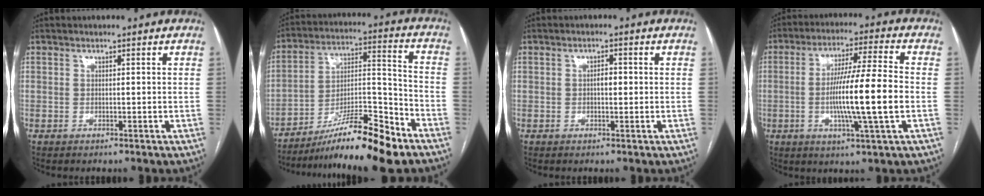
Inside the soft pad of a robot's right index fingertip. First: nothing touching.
{"total": 16.1, "force": [-11.9, 1.0, 10.8], "torque": [-0.186, -0.001, -0.197]}
{"total": 1.6, "force": [0.0, 0.7, 1.5], "torque": [-0.023, 0.004, -0.002]}
{"total": 12.7, "force": [-1.9, -0.5, 12.6], "torque": [-0.228, -0.003, -0.038]}